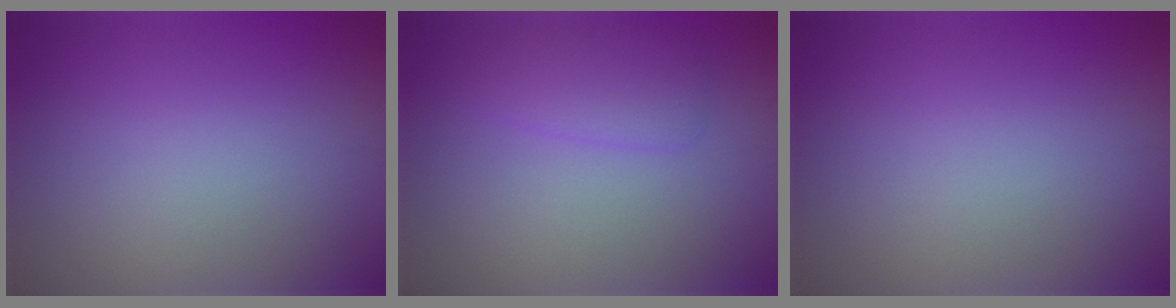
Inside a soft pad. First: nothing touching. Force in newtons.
{"total": 2.5, "press": 2.5, "slide": 0.1}
{"total": 0.0}